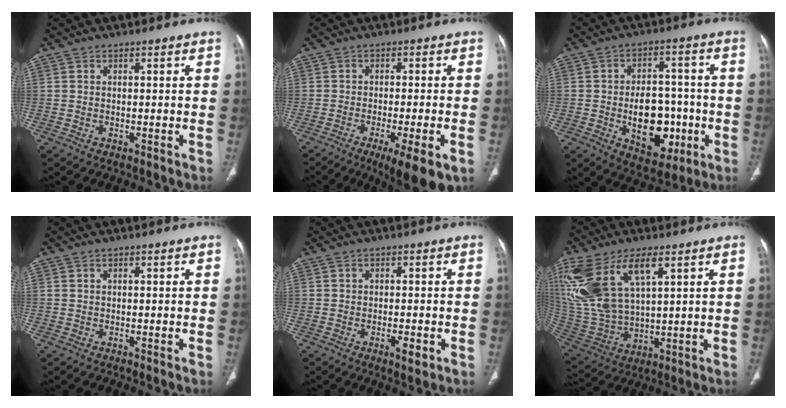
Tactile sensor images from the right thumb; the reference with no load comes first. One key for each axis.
{"total": 9.8, "fx": -4.8, "fy": 1.8, "fz": 8.4, "tx": -0.122, "ty": -0.010, "tz": -0.070}
{"total": 14.6, "fx": -3.3, "fy": 9.3, "fz": 10.7, "tx": -0.116, "ty": 0.026, "tz": -0.035}
{"total": 0.0}
{"total": 2.8, "fx": -1.1, "fy": 0.9, "fz": 2.4, "tx": -0.038, "ty": -0.001, "tz": -0.017}
{"total": 20.4, "fx": 8.9, "fy": 9.6, "fz": 15.7, "tx": -0.346, "ty": -0.023, "tz": 0.186}